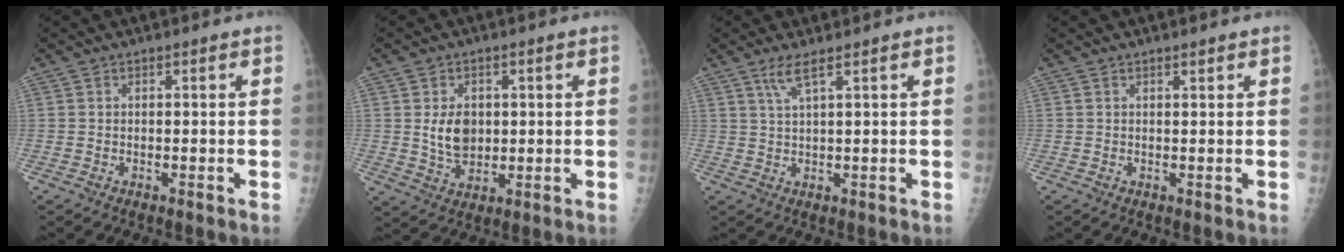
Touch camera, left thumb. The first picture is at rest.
{"total": 6.6, "force": [0.7, 4.9, 4.5], "torque": [-0.054, -0.009, 0.021]}
{"total": 3.0, "force": [1.8, 0.0, 2.4], "torque": [-0.059, -0.003, 0.045]}
{"total": 0.8, "force": [0.5, 0.2, 0.5], "torque": [-0.007, -0.002, 0.009]}